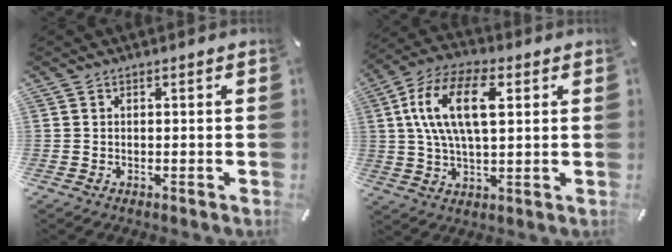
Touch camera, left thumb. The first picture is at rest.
{"total": 14.7, "force": [4.1, 7.3, 12.0], "torque": [-0.257, 0.006, 0.066]}